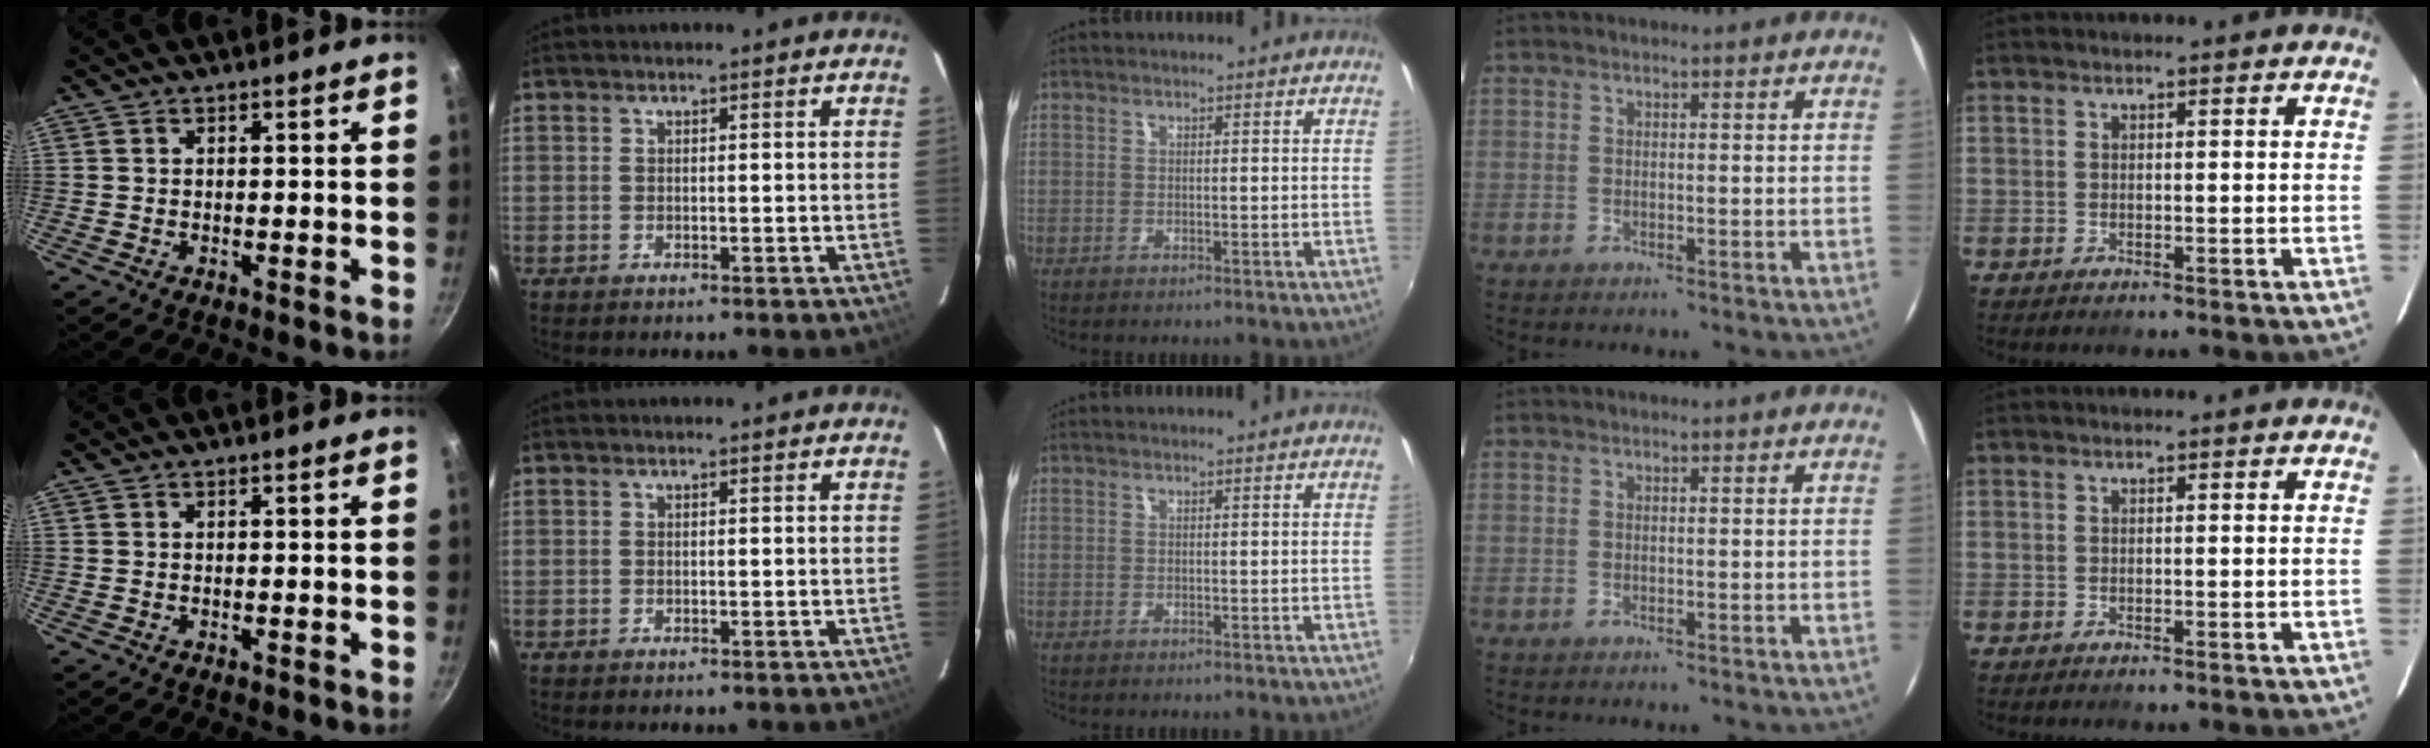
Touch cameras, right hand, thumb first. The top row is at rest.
{}